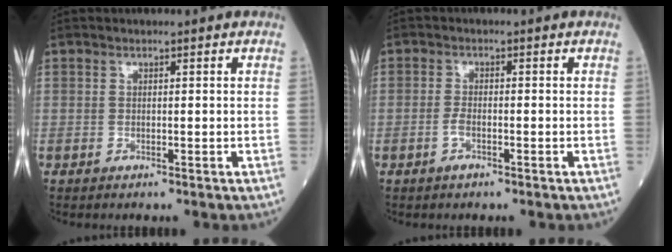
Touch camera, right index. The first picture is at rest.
{"total": 1.8, "force": [-0.9, 0.5, 1.4], "torque": [-0.033, 0.000, -0.020]}